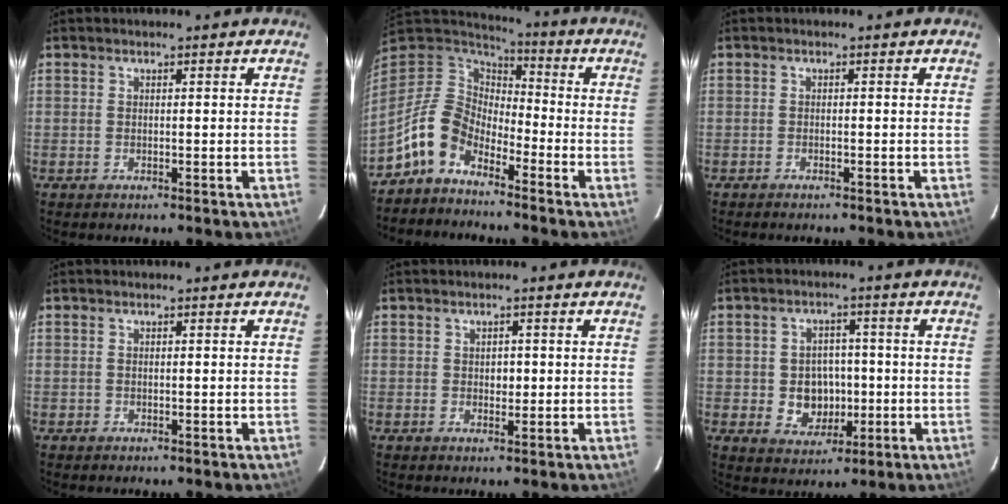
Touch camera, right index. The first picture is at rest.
{"total": 10.6, "force": [-7.0, 6.1, 5.2], "torque": [-0.109, 0.019, -0.141]}
{"total": 1.3, "force": [-1.2, 0.2, 0.4], "torque": [-0.015, -0.002, -0.021]}
{"total": 0.0}
{"total": 1.8, "force": [0.1, 1.4, 1.0], "torque": [-0.012, 0.004, 0.004]}
{"total": 7.3, "force": [-1.2, 6.4, 3.2], "torque": [-0.075, 0.013, -0.004]}